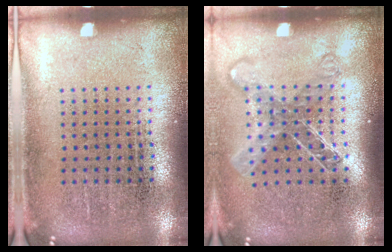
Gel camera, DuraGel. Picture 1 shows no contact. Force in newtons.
{"total": 1.7, "press": 1.3, "slide": 1.0}